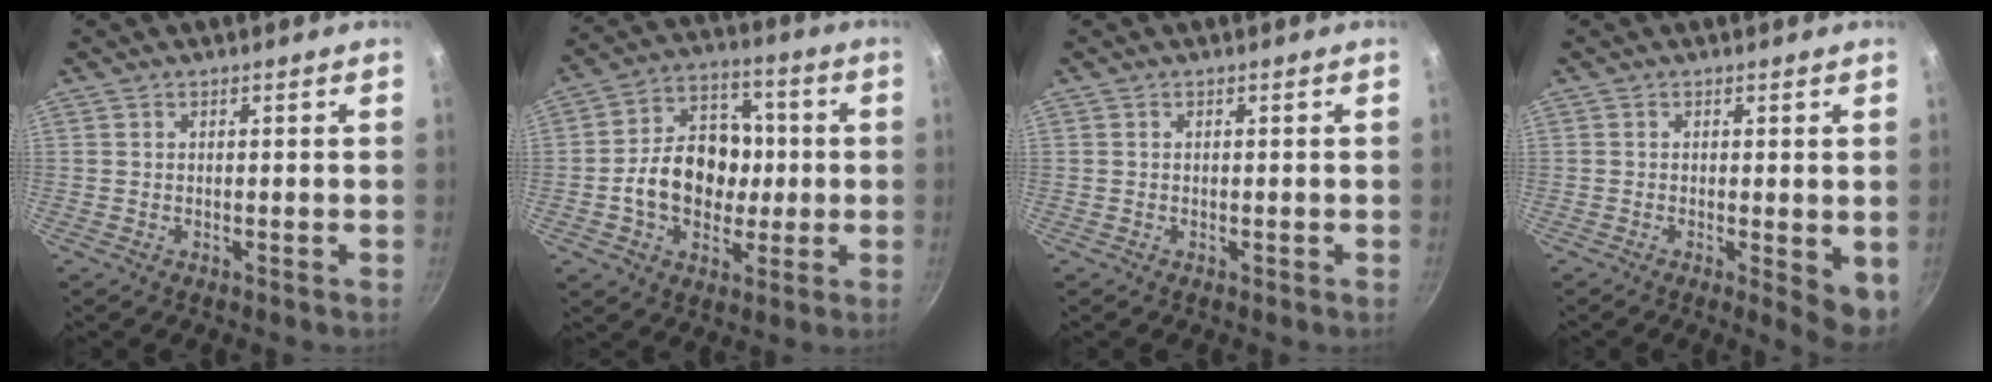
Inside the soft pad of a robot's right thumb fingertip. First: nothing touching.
{"total": 15.1, "force": [-1.2, 11.6, 9.5], "torque": [-0.117, 0.028, -0.030]}
{"total": 0.0}
{"total": 5.2, "force": [-0.7, 1.7, 4.9], "torque": [-0.055, -0.010, -0.007]}